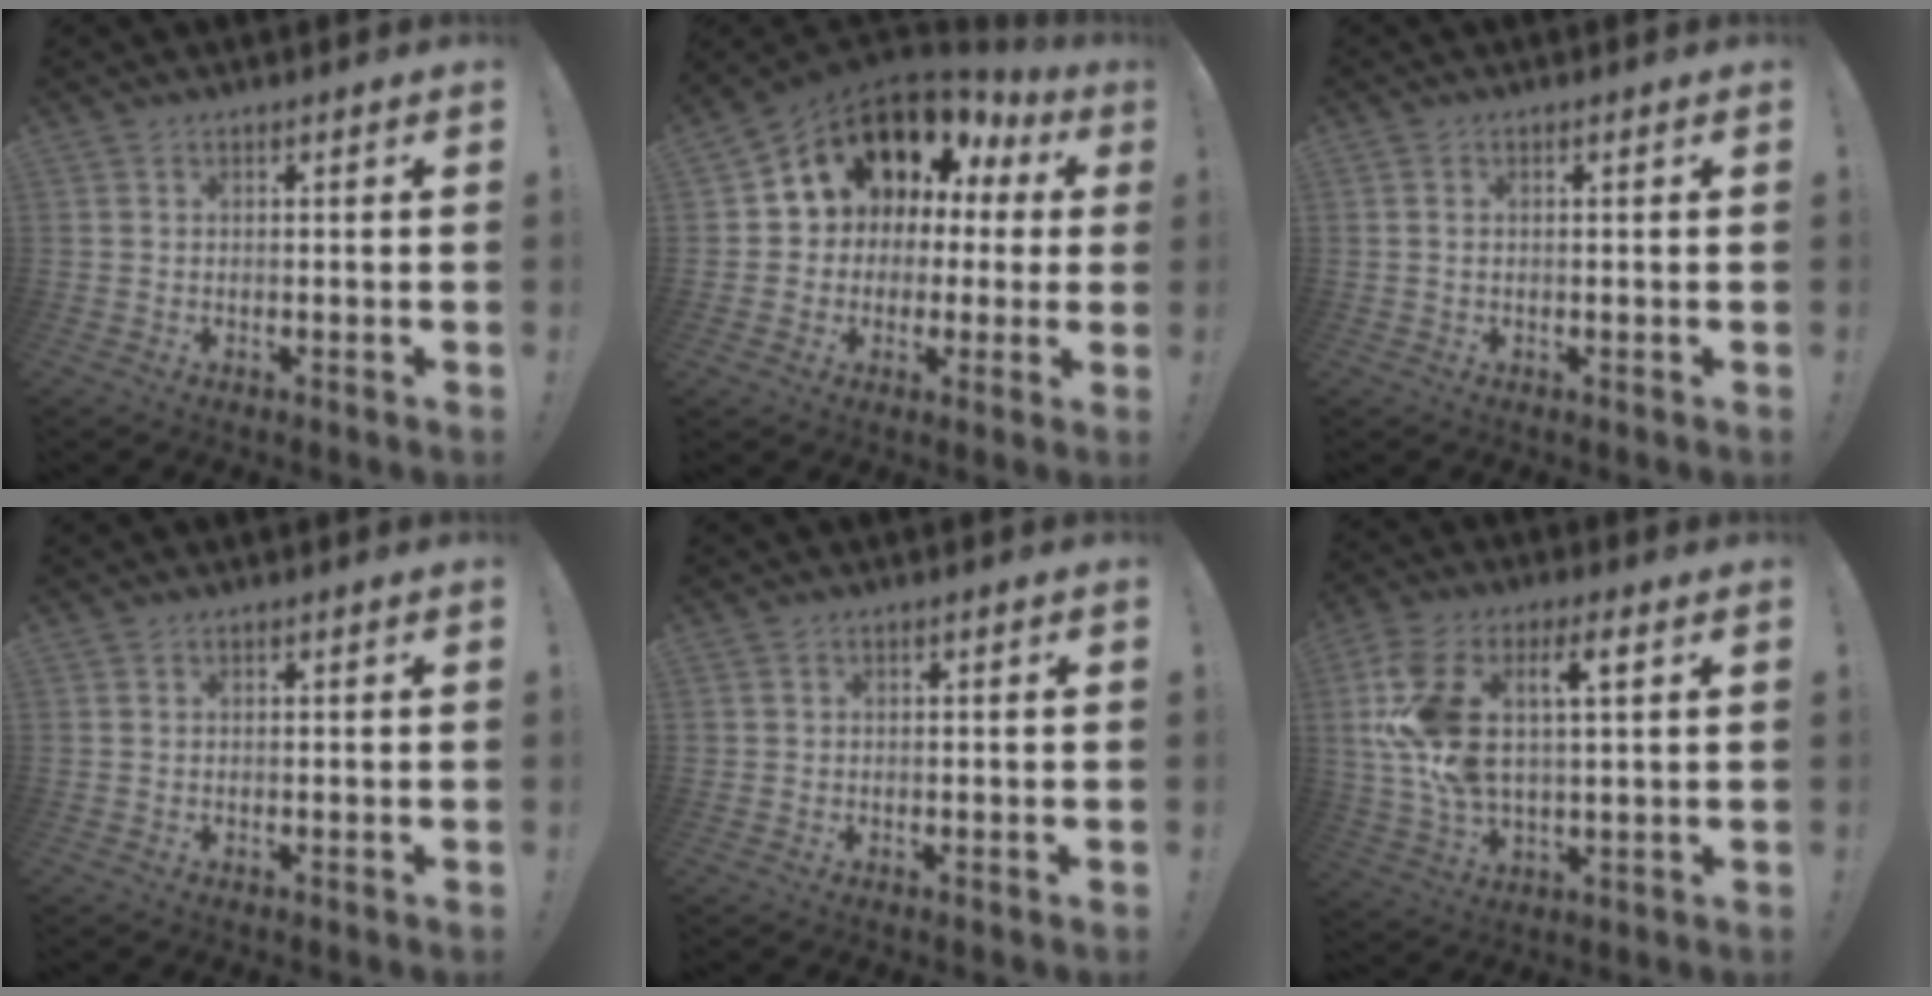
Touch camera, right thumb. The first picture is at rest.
{"total": 10.8, "force": [5.7, 8.2, 4.3], "torque": [-0.070, -0.051, 0.114]}
{"total": 0.7, "force": [0.1, 0.5, 0.5], "torque": [-0.019, 0.005, 0.004]}
{"total": 0.0}
{"total": 0.8, "force": [0.2, 0.7, 0.0], "torque": [0.000, 0.003, 0.003]}
{"total": 15.8, "force": [4.5, 7.9, 13.0], "torque": [-0.256, -0.006, 0.075]}